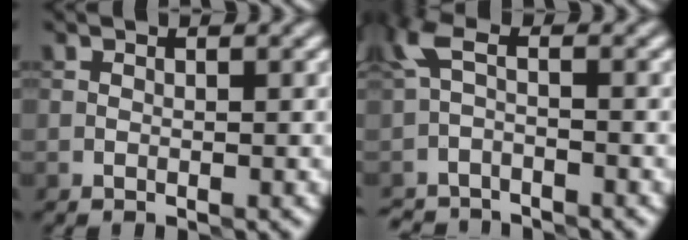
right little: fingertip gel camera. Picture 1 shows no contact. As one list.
[{"total": 3.9, "force": [-3.1, 1.1, 2.0], "torque": [-0.051, -0.015, -0.063]}]